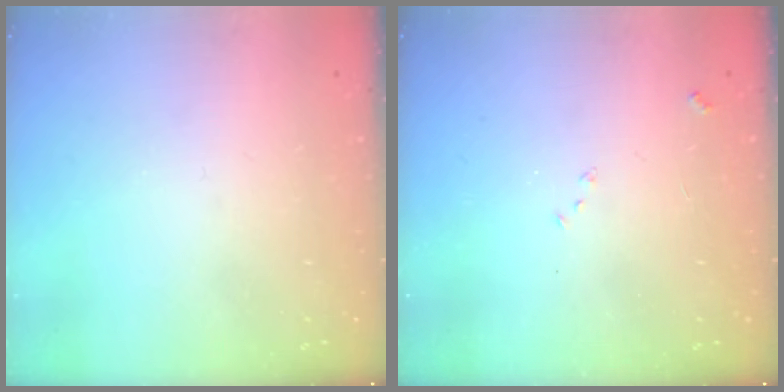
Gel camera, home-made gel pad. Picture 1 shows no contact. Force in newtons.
{"total": 6.5, "press": 6.4, "slide": 0.8}